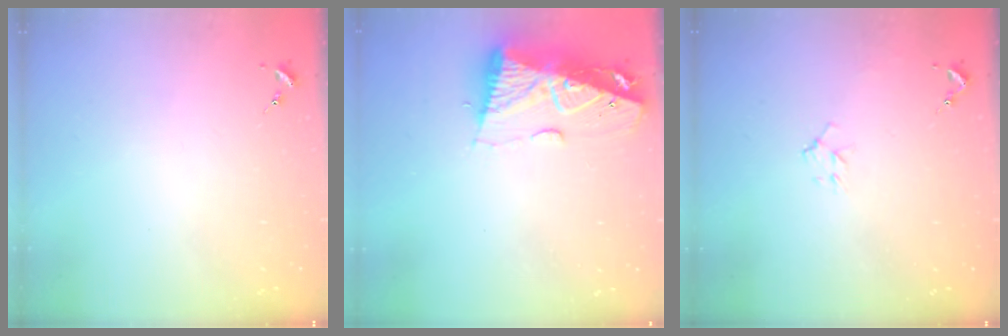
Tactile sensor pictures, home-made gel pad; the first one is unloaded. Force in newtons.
{"total": 10.6, "press": 10.5, "slide": 1.1}
{"total": 5.5, "press": 5.5, "slide": 0.7}